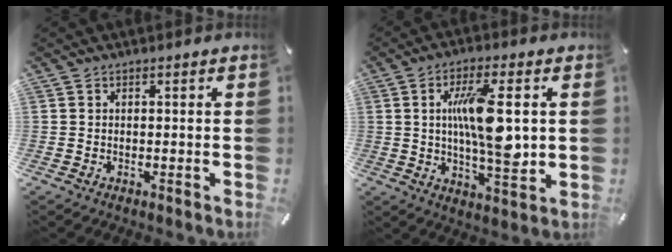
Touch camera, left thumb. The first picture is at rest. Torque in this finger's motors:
{"motor_torque": [1.93, 3.08, 1.45, -1.08, 0.61]}